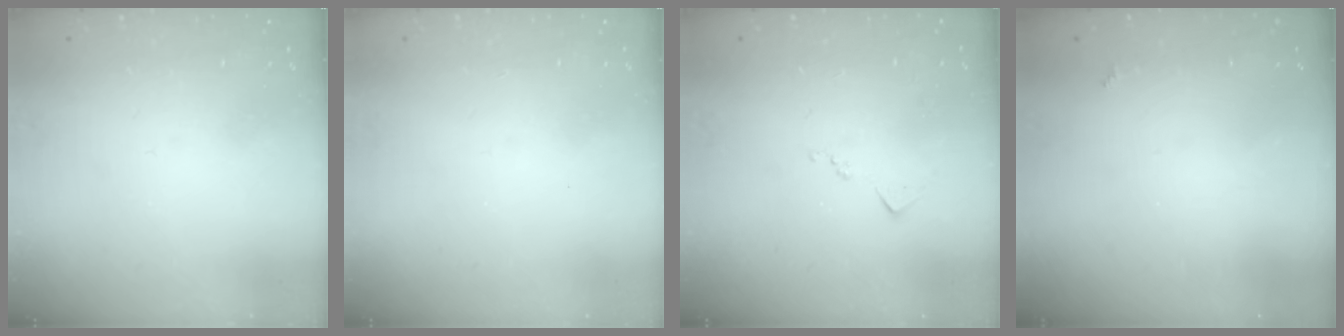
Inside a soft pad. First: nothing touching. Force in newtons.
{"total": 0.7, "press": 0.7, "slide": 0.2}
{"total": 5.7, "press": 5.7, "slide": 0.7}
{"total": 2.1, "press": 2.1, "slide": 0.4}